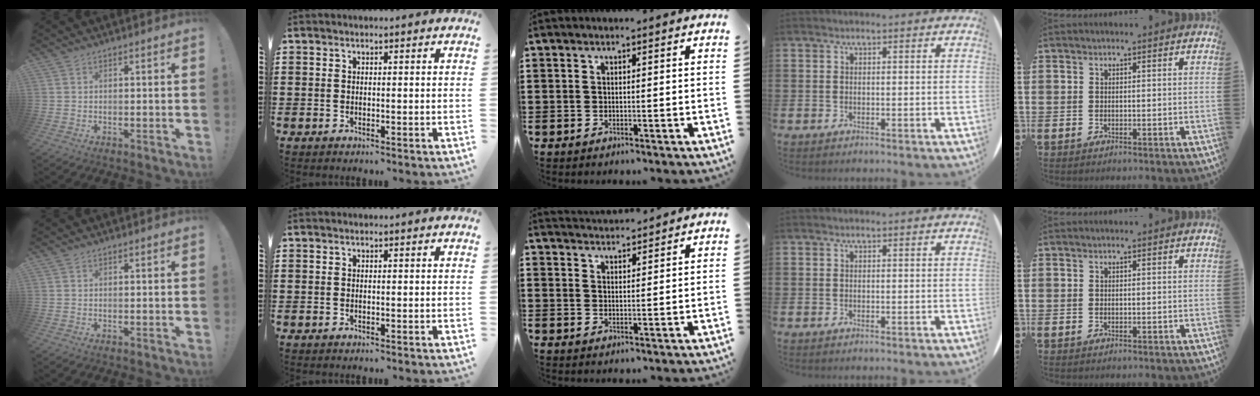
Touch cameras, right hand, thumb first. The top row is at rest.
{"middle": {"total": 2.8, "force": [2.8, 0.1, -0.3], "torque": [-0.004, -0.006, 0.053]}}